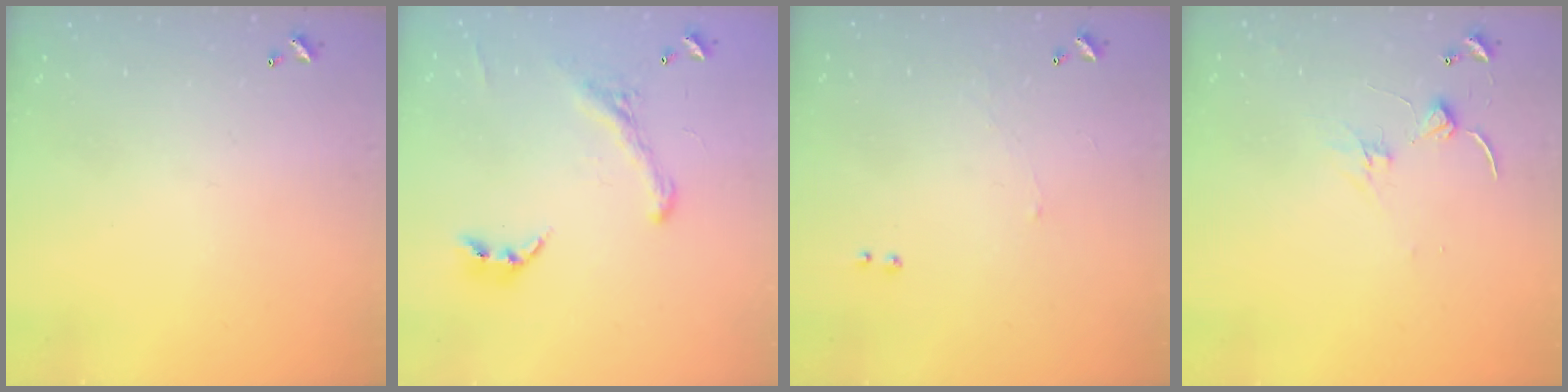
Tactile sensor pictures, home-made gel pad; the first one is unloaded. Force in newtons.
{"total": 2.9, "press": 2.7, "slide": 1.2}
{"total": 1.2, "press": 1.0, "slide": 0.6}
{"total": 0.6, "press": 0.5, "slide": 0.3}